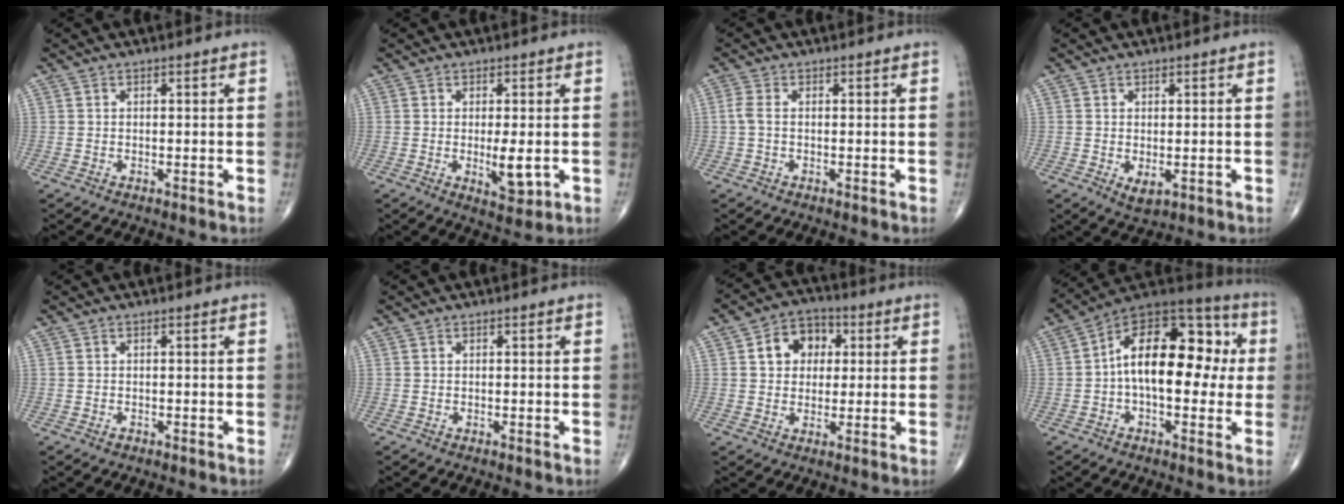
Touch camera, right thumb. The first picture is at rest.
{"total": 5.2, "force": [-0.6, 1.8, 4.8], "torque": [-0.074, -0.014, -0.005]}
{"total": 2.1, "force": [-0.1, 1.1, 1.9], "torque": [-0.049, 0.002, -0.006]}
{"total": 2.6, "force": [-0.5, 1.4, 2.2], "torque": [-0.032, -0.006, 0.001]}
{"total": 0.5, "force": [-0.3, 0.4, 0.2], "torque": [-0.003, 0.001, -0.006]}
{"total": 0.0}
{"total": 8.7, "force": [2.0, 6.8, 5.0], "torque": [-0.046, 0.011, 0.025]}
{"total": 19.9, "force": [1.1, 10.7, 16.7], "torque": [-0.226, 0.045, 0.005]}